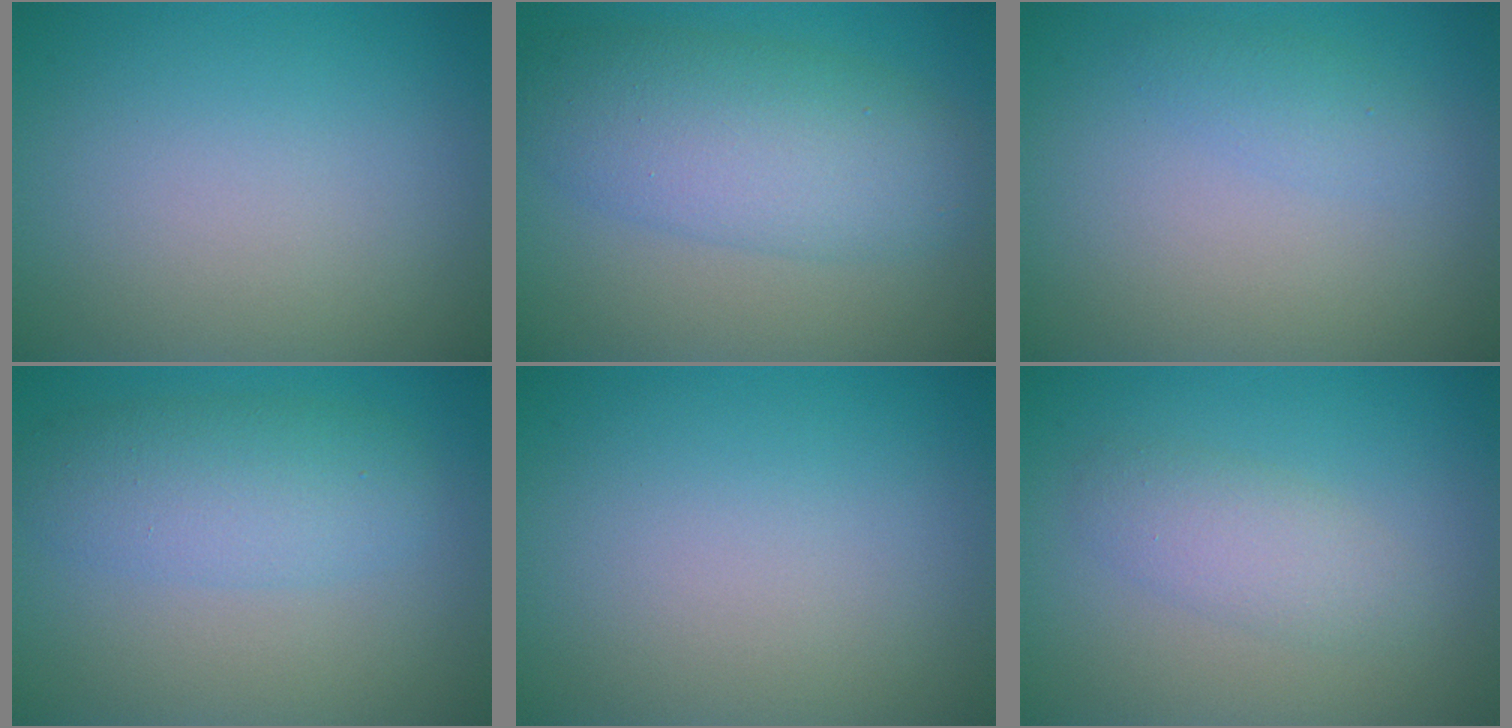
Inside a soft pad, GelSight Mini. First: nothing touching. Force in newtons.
{"total": 6.6, "press": 6.6, "slide": 0.2}
{"total": 1.3, "press": 1.3, "slide": 0.1}
{"total": 4.3, "press": 4.3, "slide": 0.1}
{"total": 0.0}
{"total": 2.4, "press": 2.4, "slide": 0.1}